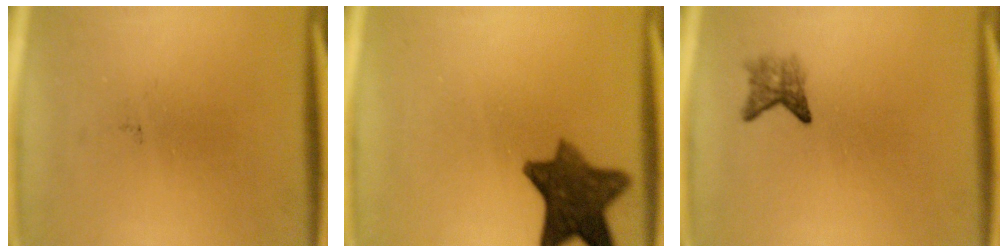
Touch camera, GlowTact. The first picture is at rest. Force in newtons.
{"total": 10.3}
{"total": 2.3}